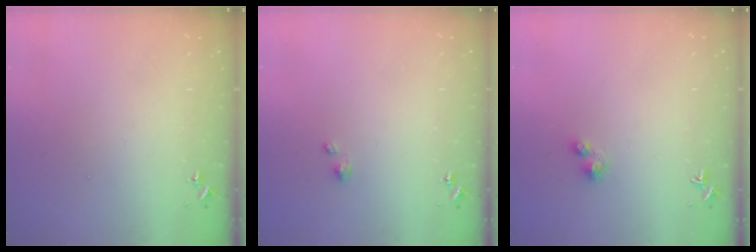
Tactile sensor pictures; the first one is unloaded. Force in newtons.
{"total": 2.5, "press": 2.5, "slide": 0.3}
{"total": 2.7, "press": 2.7, "slide": 0.4}